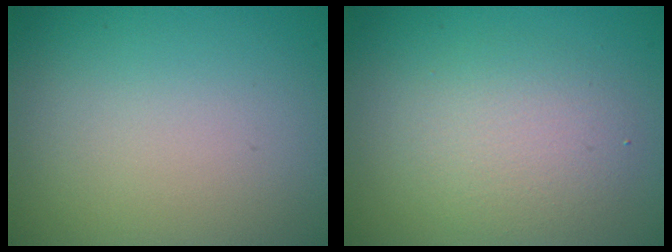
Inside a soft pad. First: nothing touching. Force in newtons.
{"total": 3.2, "press": 3.2, "slide": 0.2}